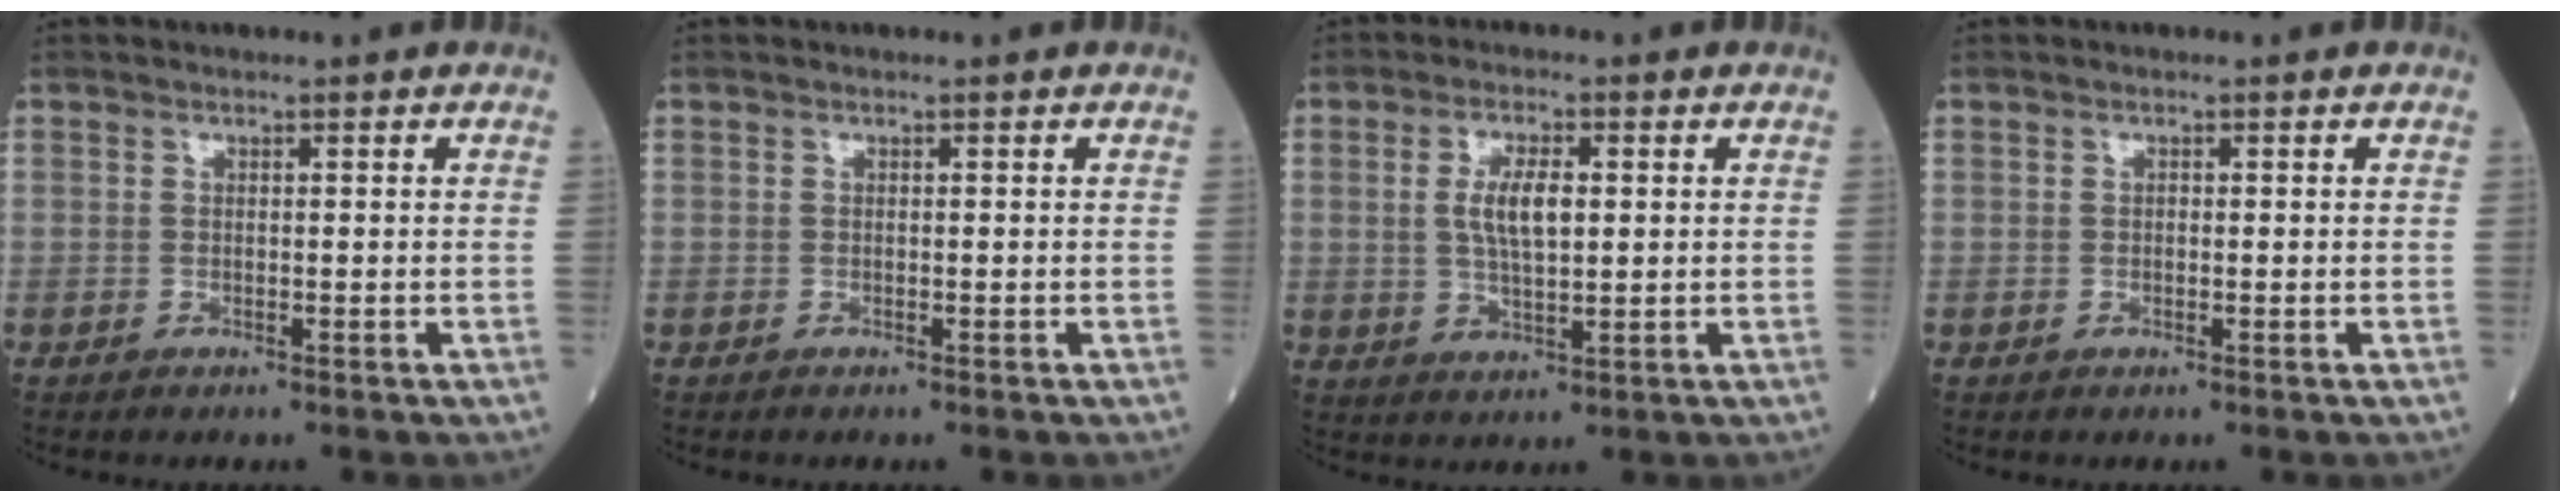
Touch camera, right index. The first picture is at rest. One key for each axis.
{"total": 0.0}
{"total": 5.9, "fx": 0.9, "fy": 1.9, "fz": 5.5, "tx": -0.108, "ty": 0.004, "tz": 0.020}
{"total": 0.0}